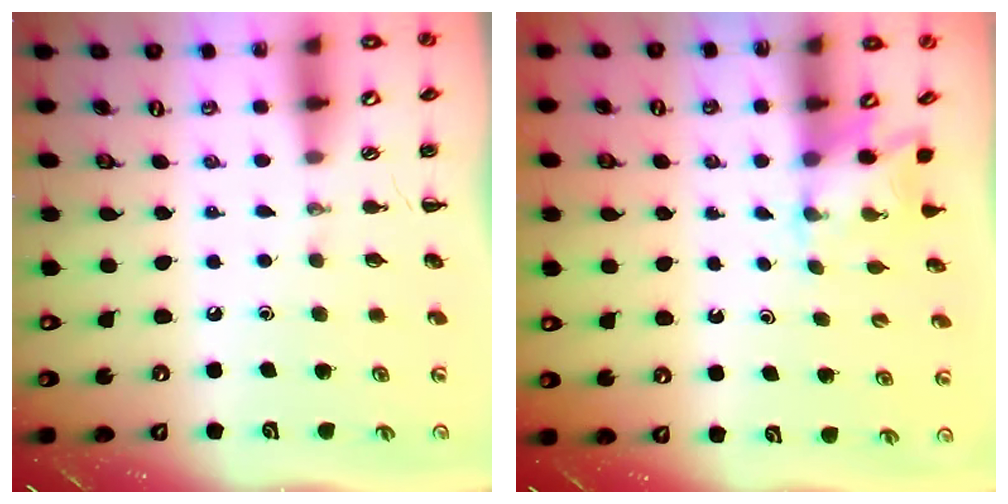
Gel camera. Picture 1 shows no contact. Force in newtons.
{"total": 2.5, "press": 2.4, "slide": 0.9}